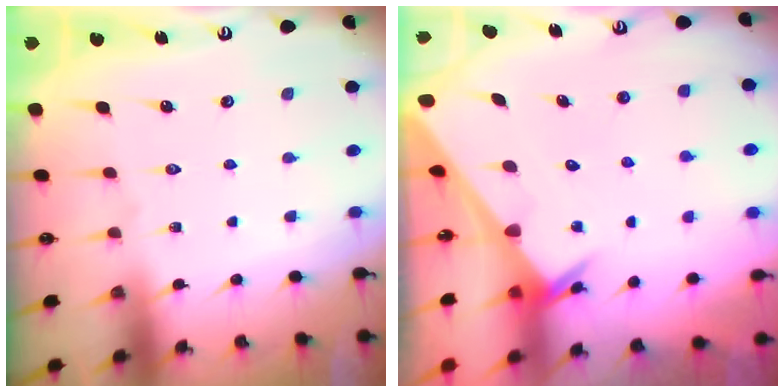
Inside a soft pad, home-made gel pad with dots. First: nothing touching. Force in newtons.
{"total": 3.5, "press": 3.5, "slide": 0.4}